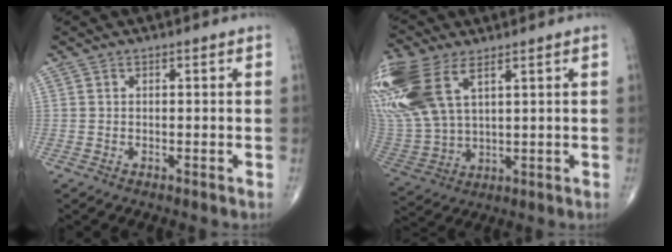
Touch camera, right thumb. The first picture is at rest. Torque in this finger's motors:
{"motor_torque": [0.35, 0.75, 1.98, 0.79, 0.65]}